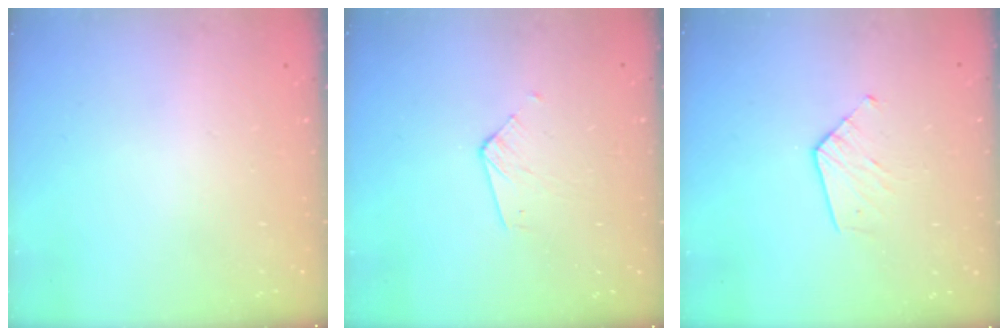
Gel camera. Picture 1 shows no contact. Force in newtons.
{"total": 3.7, "press": 3.6, "slide": 0.3}
{"total": 7.1, "press": 7.1, "slide": 0.5}